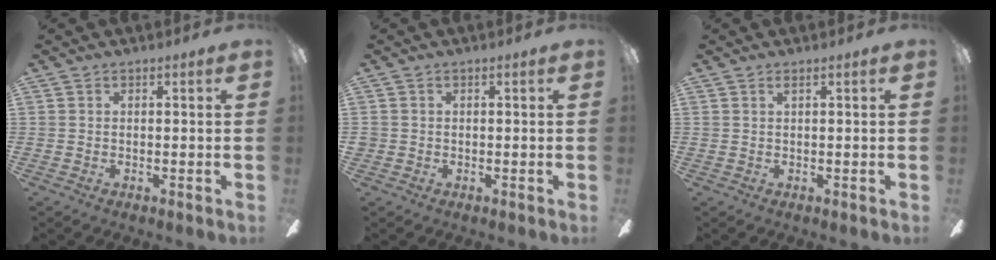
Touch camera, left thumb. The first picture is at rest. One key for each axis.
{"total": 0.8, "fx": -0.2, "fy": 0.7, "fz": 0.1, "tx": 0.000, "ty": 0.003, "tz": -0.006}
{"total": 0.7, "fx": 0.6, "fy": -0.2, "fz": 0.5, "tx": -0.011, "ty": -0.002, "tz": 0.011}